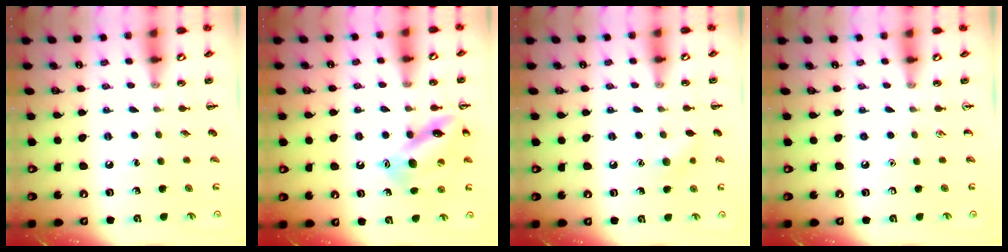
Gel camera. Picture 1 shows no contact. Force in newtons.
{"total": 14.2, "press": 14.1, "slide": 1.6}
{"total": 6.7, "press": 6.5, "slide": 1.3}
{"total": 0.0}